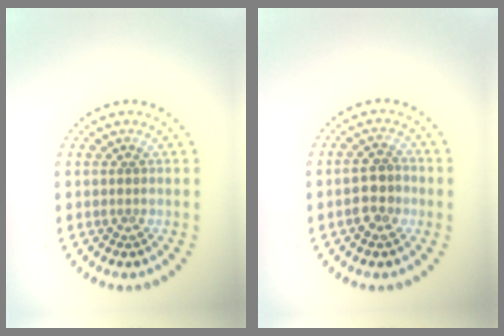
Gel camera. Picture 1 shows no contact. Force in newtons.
{"total": 2.8, "press": 2.8, "slide": 0.4}